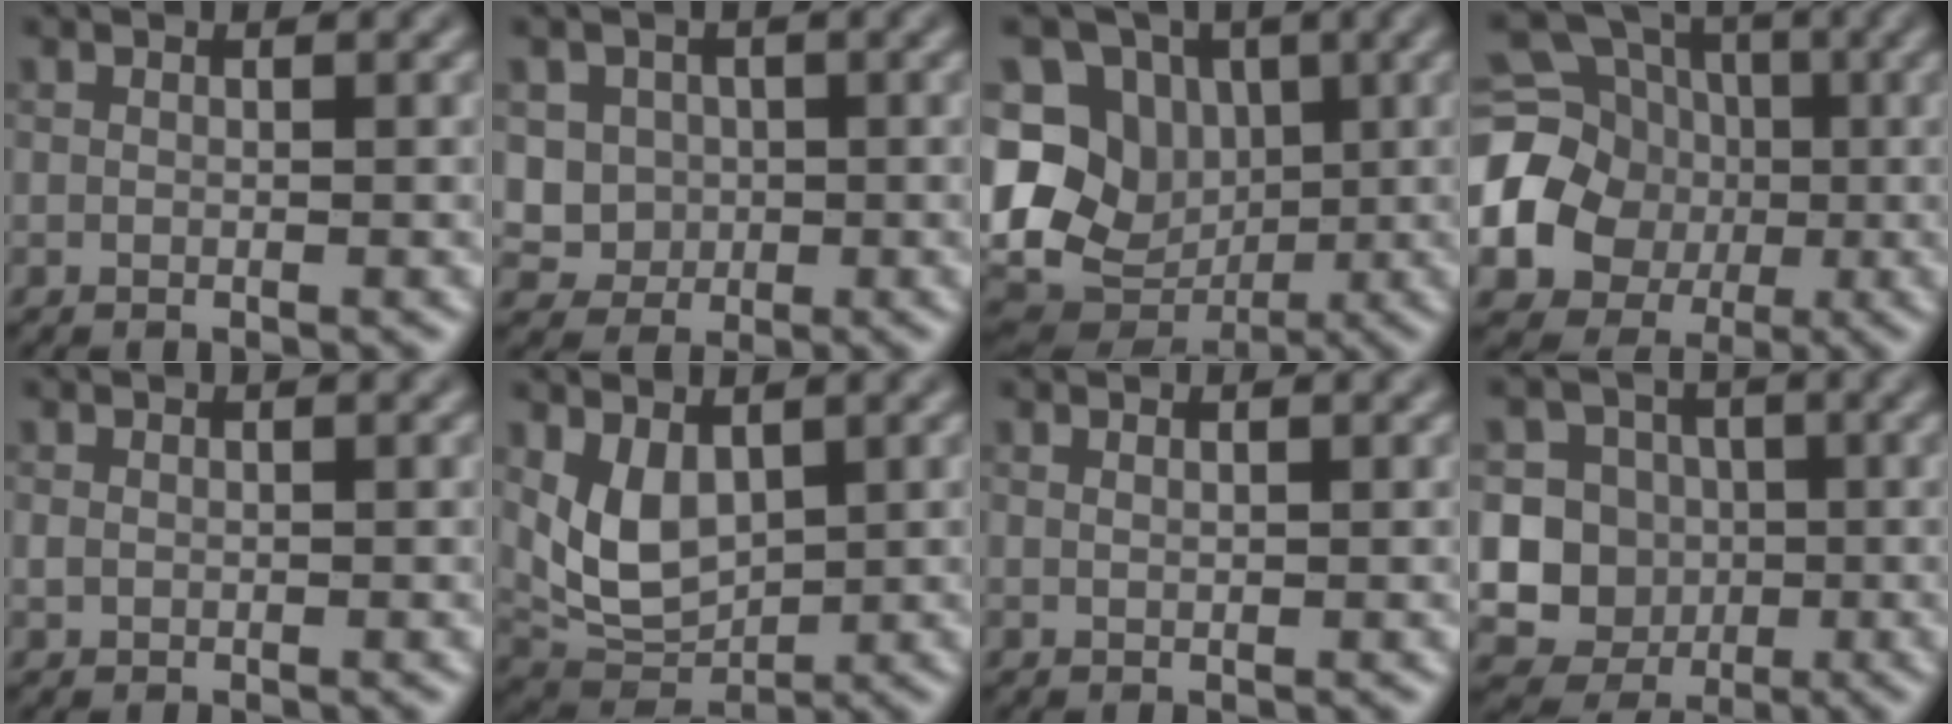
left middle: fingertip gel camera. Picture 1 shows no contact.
{"total": 3.4, "force": [0.7, 3.2, 1.0], "torque": [-0.014, -0.006, 0.021]}
{"total": 15.7, "force": [0.4, 13.8, 7.5], "torque": [-0.183, 0.018, 0.000]}
{"total": 16.0, "force": [-0.5, 14.7, 6.1], "torque": [-0.169, 0.005, -0.030]}
{"total": 0.6, "force": [0.2, 0.5, 0.3], "torque": [-0.007, -0.001, 0.005]}
{"total": 4.5, "force": [1.3, 2.9, 3.2], "torque": [-0.067, -0.009, 0.035]}
{"total": 0.6, "force": [0.5, 0.1, 0.3], "torque": [-0.007, -0.002, 0.008]}
{"total": 9.5, "force": [-0.7, 9.2, 2.3], "torque": [-0.046, 0.020, -0.037]}